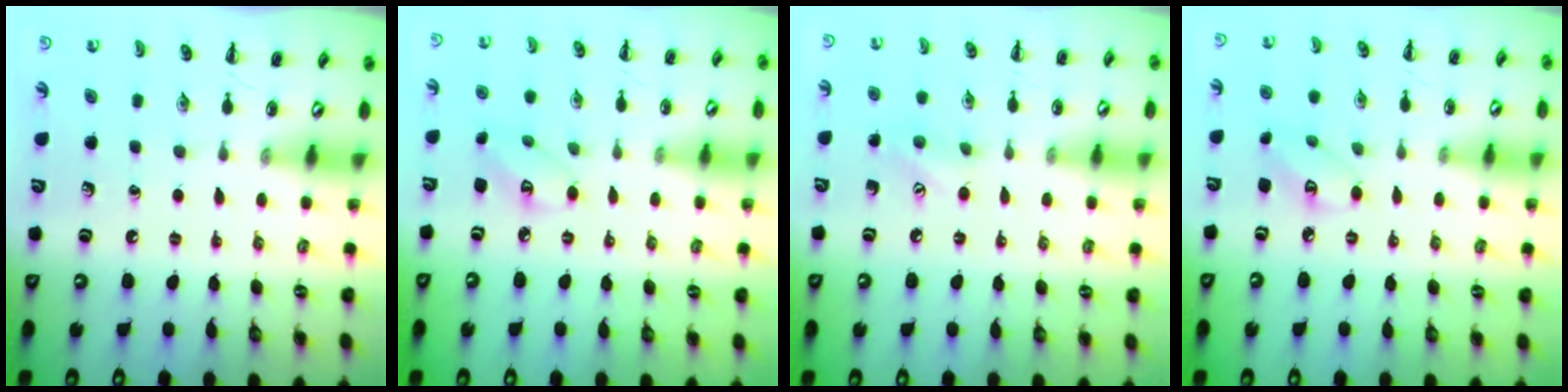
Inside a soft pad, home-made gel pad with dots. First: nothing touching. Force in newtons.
{"total": 4.4, "press": 4.3, "slide": 0.9}
{"total": 7.1, "press": 6.9, "slide": 1.7}
{"total": 4.4, "press": 4.3, "slide": 0.9}